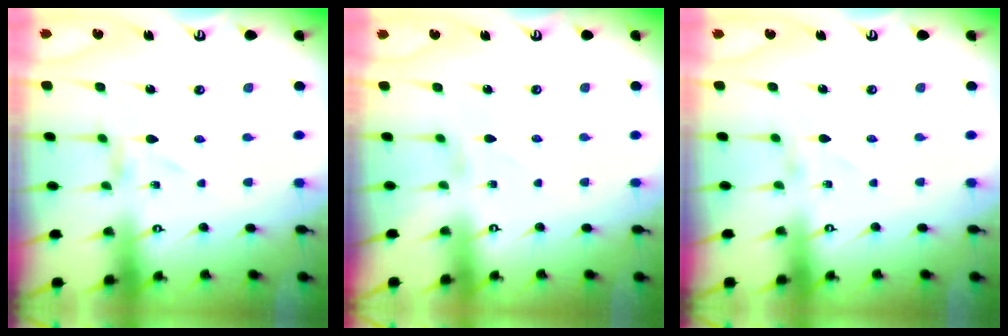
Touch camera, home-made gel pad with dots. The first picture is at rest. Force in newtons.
{"total": 0.0}
{"total": 0.9, "press": 0.8, "slide": 0.1}